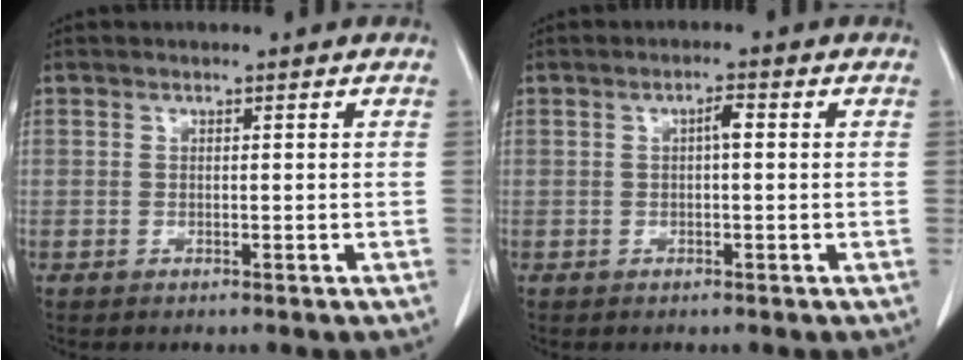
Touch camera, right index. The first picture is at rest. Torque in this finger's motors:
{"motor_torque": [0.20, -0.08, 0.01, 0.03]}